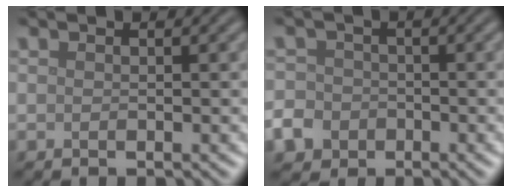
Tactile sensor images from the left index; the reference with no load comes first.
{"total": 5.3, "force": [-2.7, 4.3, 1.4], "torque": [-0.023, -0.014, -0.062]}